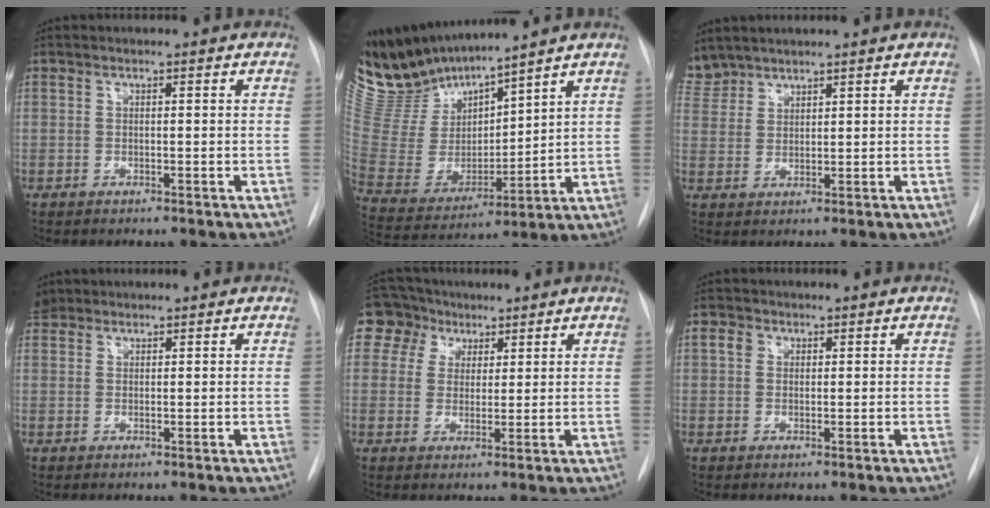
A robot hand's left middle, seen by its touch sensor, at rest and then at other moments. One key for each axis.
{"total": 13.5, "fx": 13.1, "fy": 1.6, "fz": 3.1, "tx": -0.087, "ty": -0.005, "tz": 0.279}
{"total": 5.1, "fx": 4.7, "fy": 2.0, "fz": 0.1, "tx": -0.002, "ty": 0.012, "tz": 0.102}
{"total": 3.4, "fx": 2.5, "fy": 2.2, "fz": 0.4, "tx": -0.008, "ty": 0.014, "tz": 0.045}
{"total": 7.9, "fx": 4.1, "fy": 6.6, "fz": 1.2, "tx": -0.026, "ty": 0.034, "tz": 0.076}
{"total": 2.3, "fx": 0.9, "fy": 1.9, "fz": 0.8, "tx": -0.016, "ty": 0.008, "tz": 0.014}